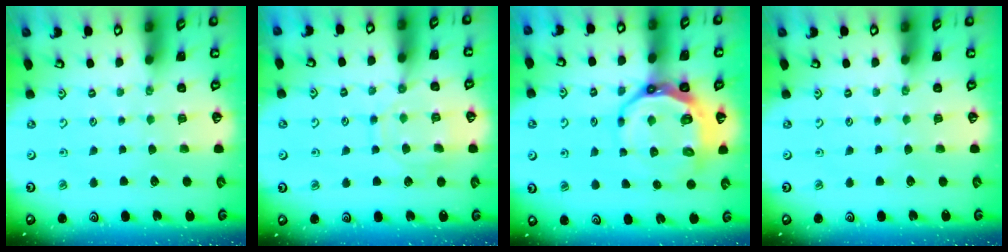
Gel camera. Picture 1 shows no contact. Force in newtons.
{"total": 11.0, "press": 11.0, "slide": 0.8}
{"total": 13.2, "press": 12.5, "slide": 4.3}
{"total": 0.0}